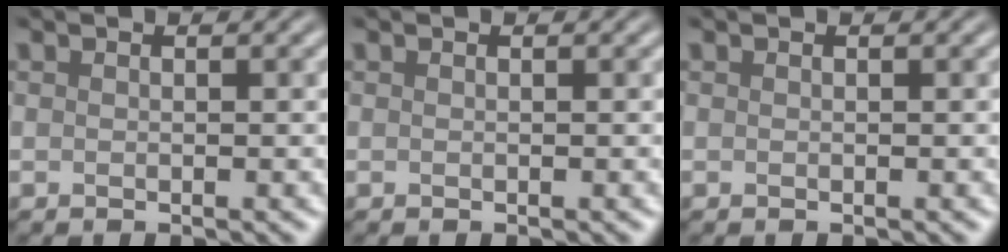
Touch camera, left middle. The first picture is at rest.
{"total": 0.0}
{"total": 0.0}